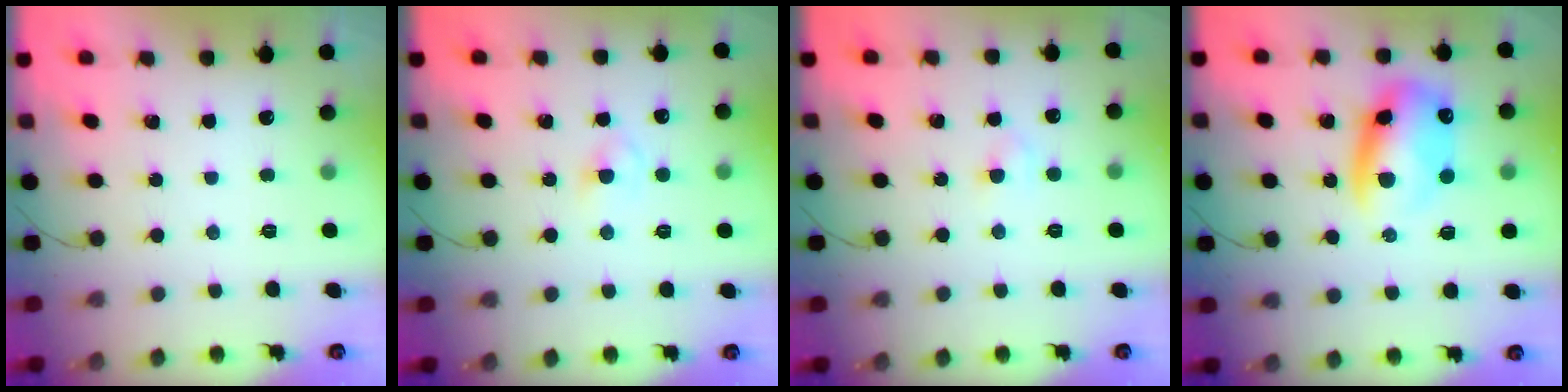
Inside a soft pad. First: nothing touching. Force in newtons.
{"total": 2.9, "press": 2.7, "slide": 1.2}
{"total": 2.4, "press": 2.2, "slide": 1.0}
{"total": 11.4, "press": 11.1, "slide": 2.9}